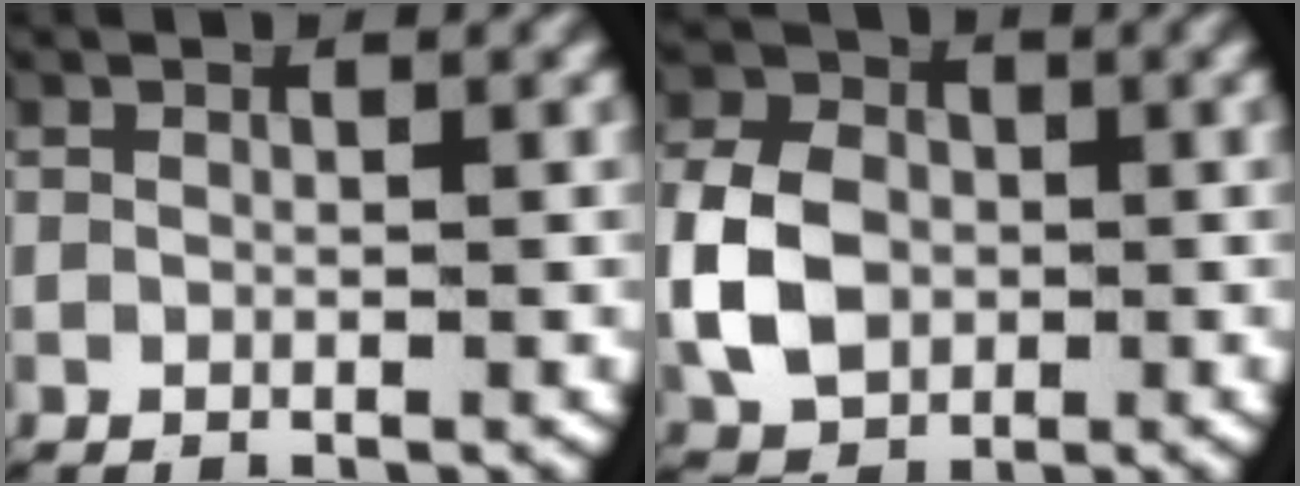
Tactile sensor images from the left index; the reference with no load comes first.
{"total": 6.3, "force": [-0.4, 5.2, 3.6], "torque": [-0.079, -0.011, -0.002]}